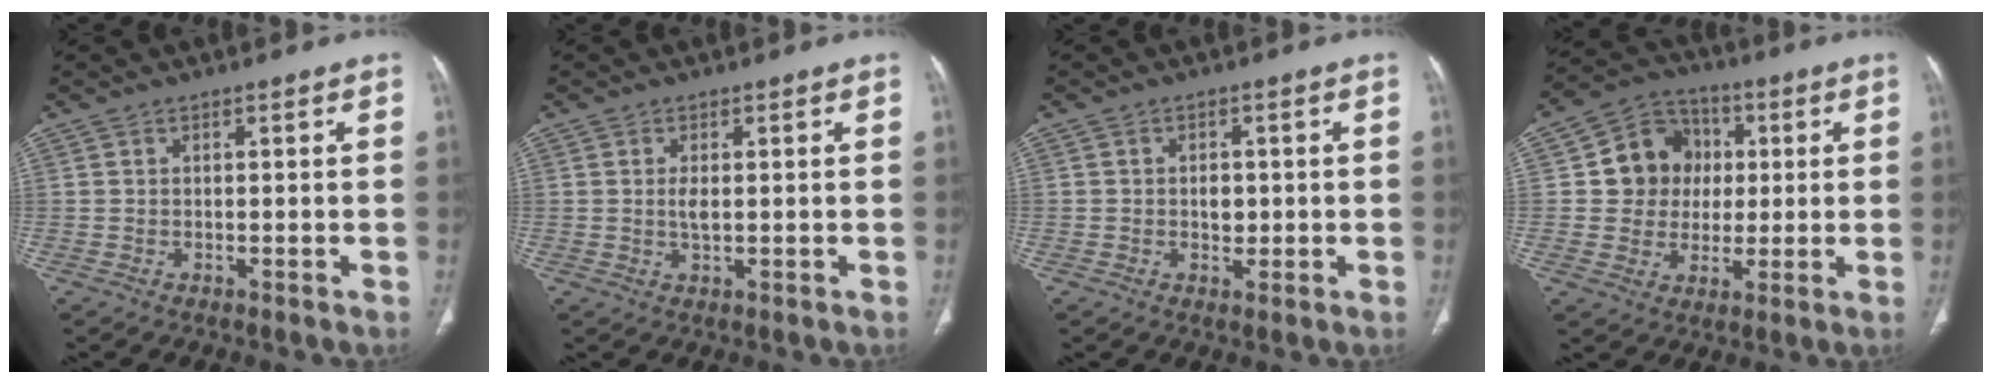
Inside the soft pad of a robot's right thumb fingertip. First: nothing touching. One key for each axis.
{"total": 1.9, "fx": 0.2, "fy": 0.7, "fz": 1.8, "tx": -0.040, "ty": -0.004, "tz": 0.006}
{"total": 2.7, "fx": -0.1, "fy": 2.1, "fz": 1.7, "tx": -0.013, "ty": 0.003, "tz": 0.000}
{"total": 11.4, "fx": 1.4, "fy": 10.5, "fz": 4.2, "tx": -0.023, "ty": 0.009, "tz": 0.021}